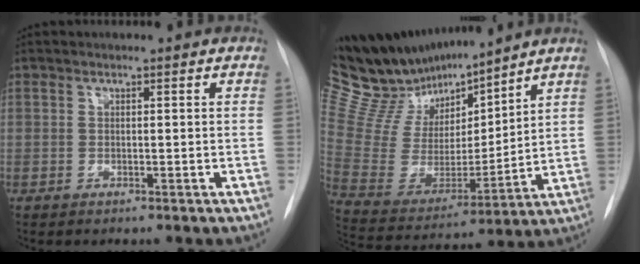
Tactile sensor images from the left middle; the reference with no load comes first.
{"total": 19.8, "force": [17.8, 3.9, 7.7], "torque": [-0.149, -0.009, 0.327]}